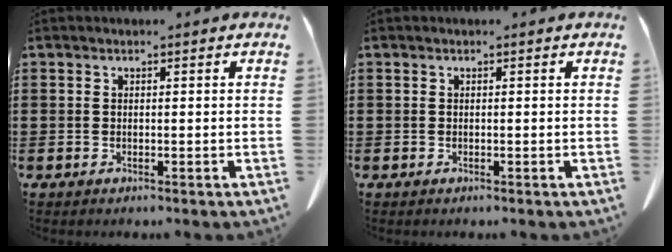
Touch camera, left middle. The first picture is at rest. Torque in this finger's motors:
{"motor_torque": [-1.58, -0.55, 0.04, -0.01]}